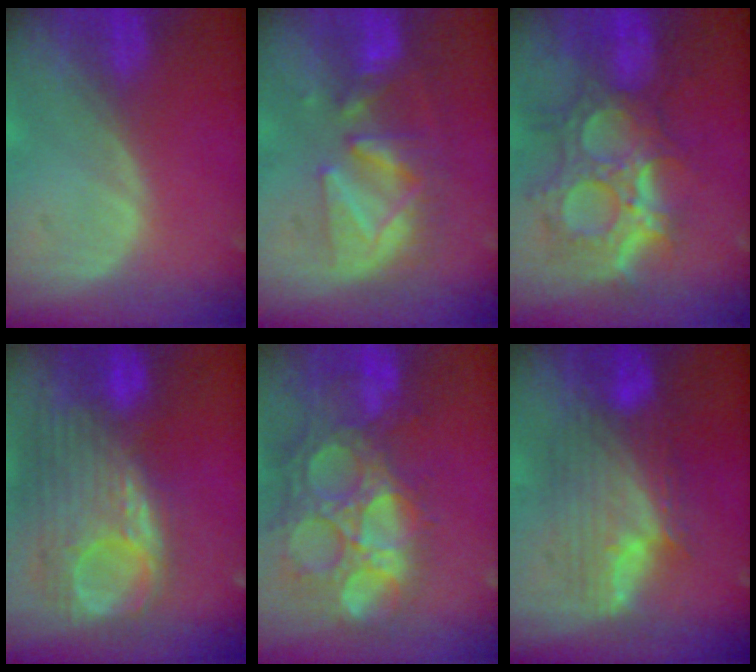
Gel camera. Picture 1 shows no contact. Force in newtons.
{"total": 8.6, "press": 8.3, "slide": 2.0}
{"total": 11.9, "press": 10.7, "slide": 5.3}
{"total": 12.0, "press": 10.4, "slide": 6.0}
{"total": 15.0, "press": 12.4, "slide": 8.4}
{"total": 8.4, "press": 8.4, "slide": 0.3}